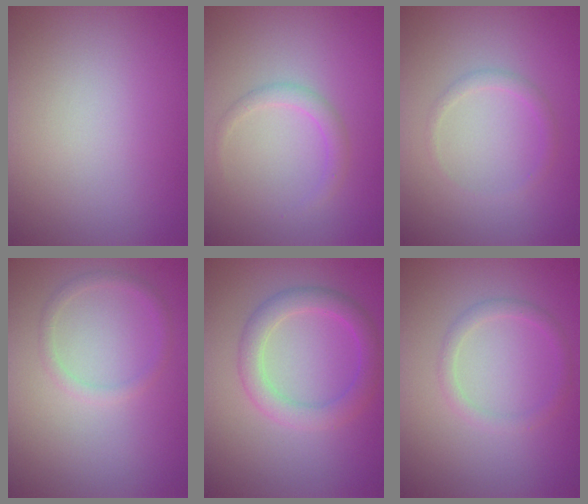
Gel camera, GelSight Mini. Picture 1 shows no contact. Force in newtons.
{"total": 1.5, "press": 1.5, "slide": 0.1}
{"total": 1.1, "press": 1.1, "slide": 0.0}
{"total": 1.2, "press": 1.2, "slide": 0.0}
{"total": 3.2, "press": 3.2, "slide": 0.2}
{"total": 1.5, "press": 1.5, "slide": 0.1}